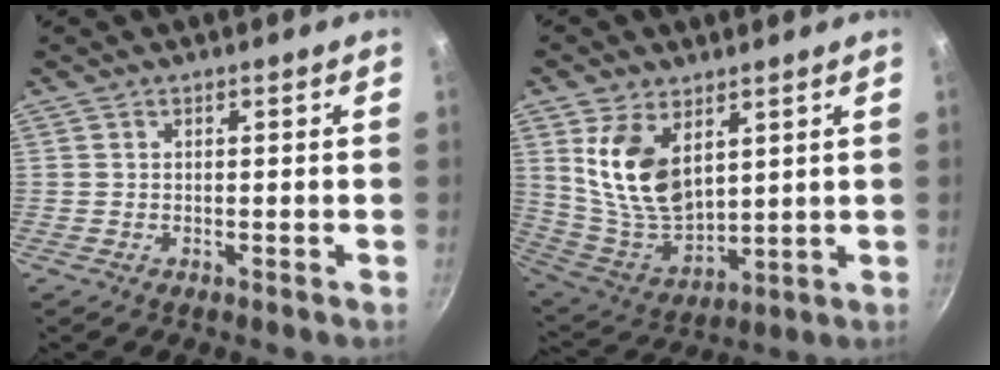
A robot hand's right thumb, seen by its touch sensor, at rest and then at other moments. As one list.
[{"total": 14.4, "force": [5.4, 8.5, 10.3], "torque": [-0.174, -0.047, 0.119]}]